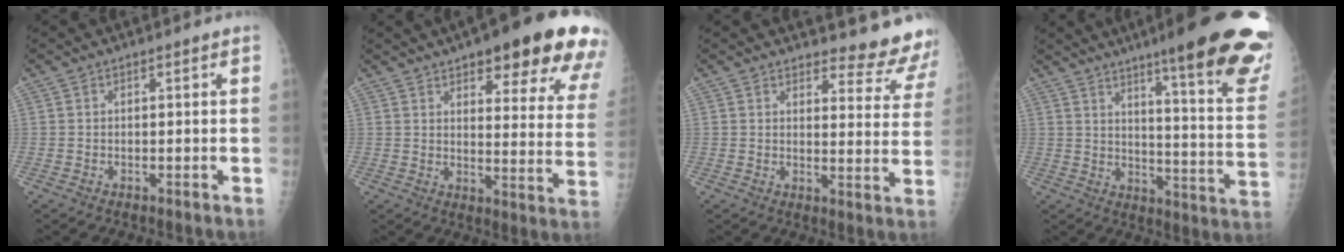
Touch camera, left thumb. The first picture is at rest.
{"total": 23.3, "force": [14.6, 6.4, 17.1], "torque": [-0.181, -0.049, 0.175]}
{"total": 10.9, "force": [10.7, 2.2, 0.9], "torque": [0.026, -0.109, 0.105]}
{"total": 25.6, "force": [16.8, 3.2, 19.0], "torque": [-0.218, -0.084, 0.223]}